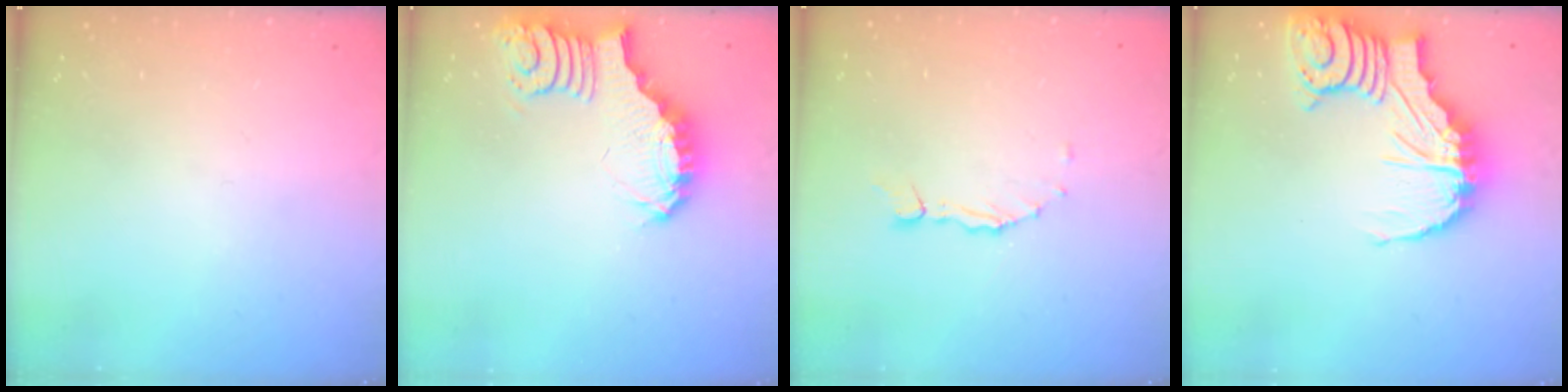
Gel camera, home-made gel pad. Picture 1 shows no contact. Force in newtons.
{"total": 3.7, "press": 3.6, "slide": 0.6}
{"total": 1.5, "press": 1.5, "slide": 0.2}
{"total": 14.6, "press": 14.5, "slide": 1.7}